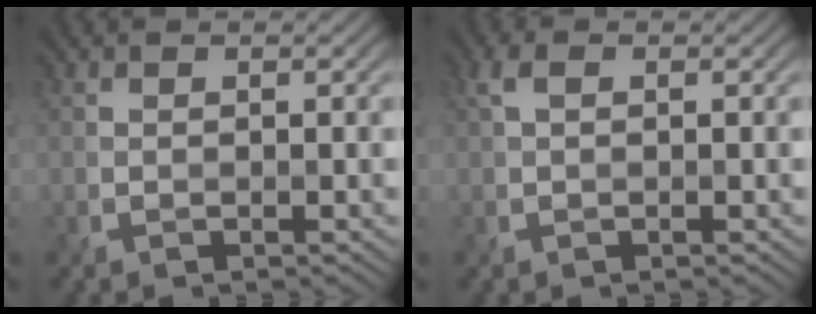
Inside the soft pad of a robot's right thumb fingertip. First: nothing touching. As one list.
[{"total": 1.5, "force": [0.3, 0.8, 1.2], "torque": [-0.031, 0.005, 0.003]}]